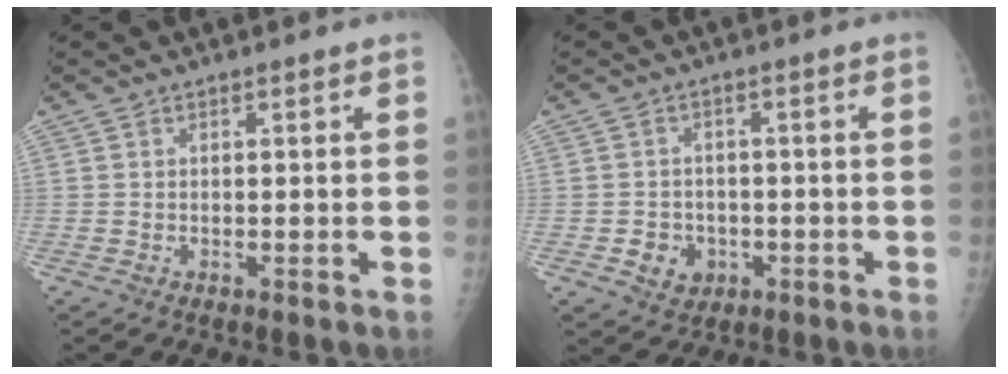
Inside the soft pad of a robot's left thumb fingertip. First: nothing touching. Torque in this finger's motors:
{"motor_torque": [-0.23, 0.23, -0.04, 0.04, 0.02]}